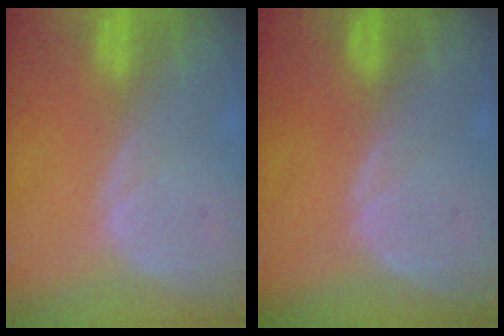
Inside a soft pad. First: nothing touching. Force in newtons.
{"total": 0.0}